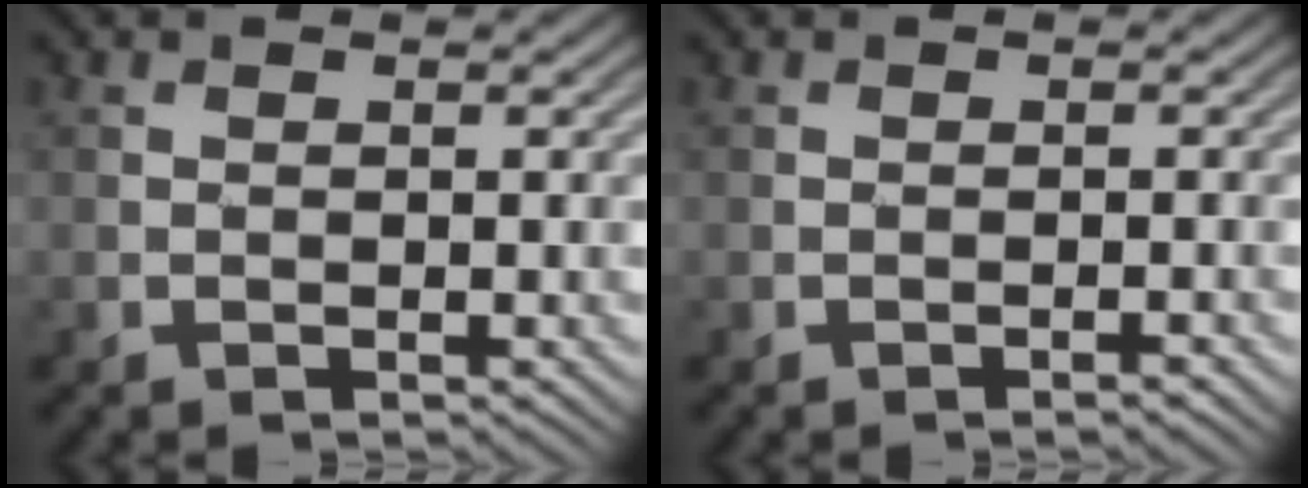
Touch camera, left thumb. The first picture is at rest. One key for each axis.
{"total": 0.6, "fx": -0.5, "fy": 0.0, "fz": 0.3, "tx": -0.004, "ty": 0.003, "tz": -0.008}